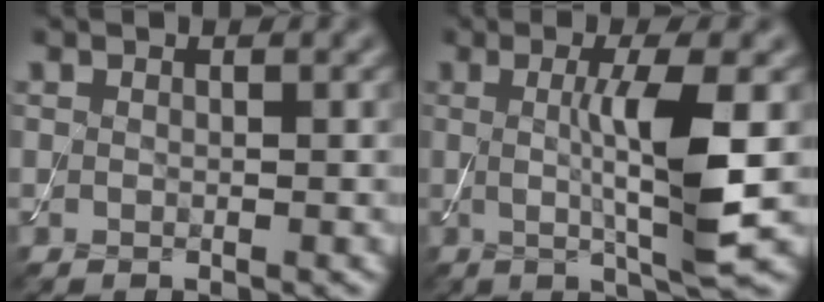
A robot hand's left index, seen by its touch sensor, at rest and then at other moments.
{"total": 6.3, "force": [0.1, 1.0, 6.2], "torque": [-0.109, -0.006, 0.001]}